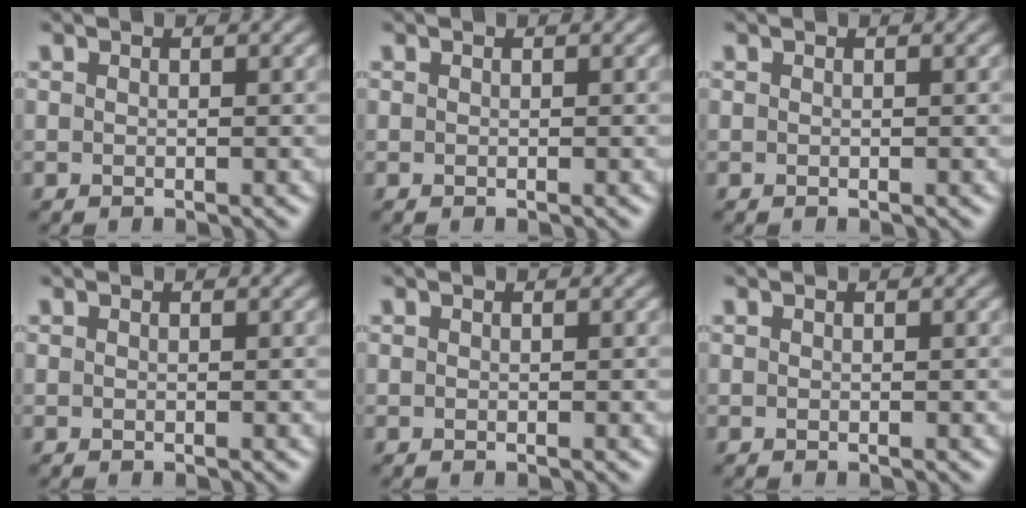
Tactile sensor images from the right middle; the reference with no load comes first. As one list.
[{"total": 0.0}, {"total": 0.0}, {"total": 0.0}, {"total": 0.0}, {"total": 0.0}]